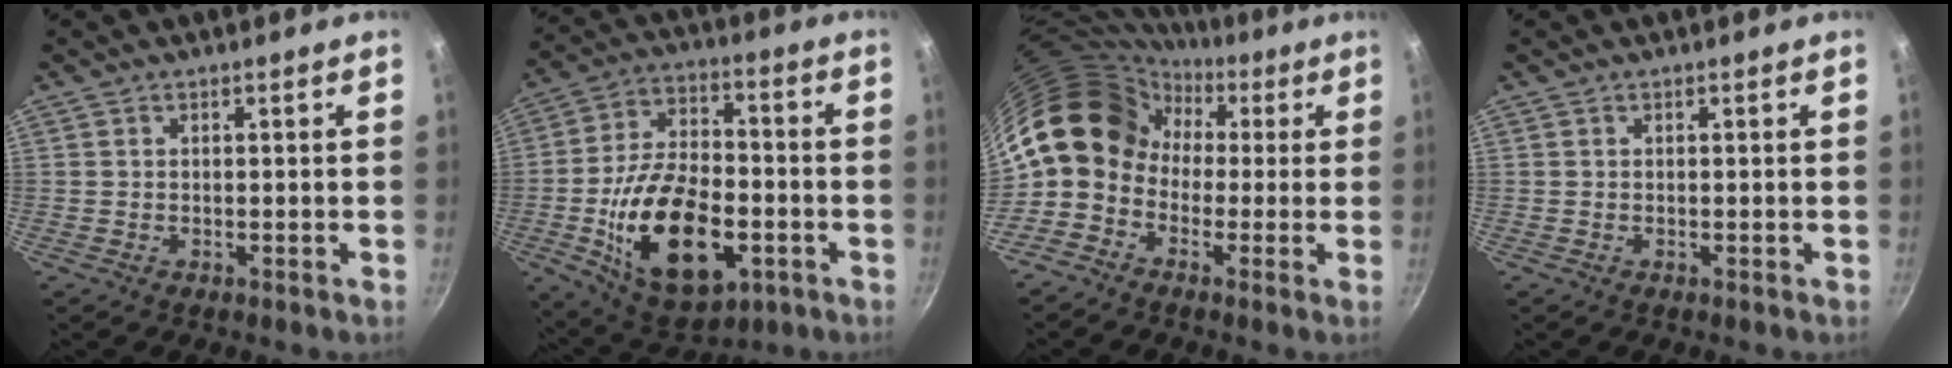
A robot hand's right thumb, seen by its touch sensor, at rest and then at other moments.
{"total": 22.3, "force": [-5.9, 12.5, 17.5], "torque": [-0.292, 0.025, -0.090]}
{"total": 13.8, "force": [0.2, 11.5, 7.7], "torque": [-0.109, 0.043, -0.023]}
{"total": 0.0}